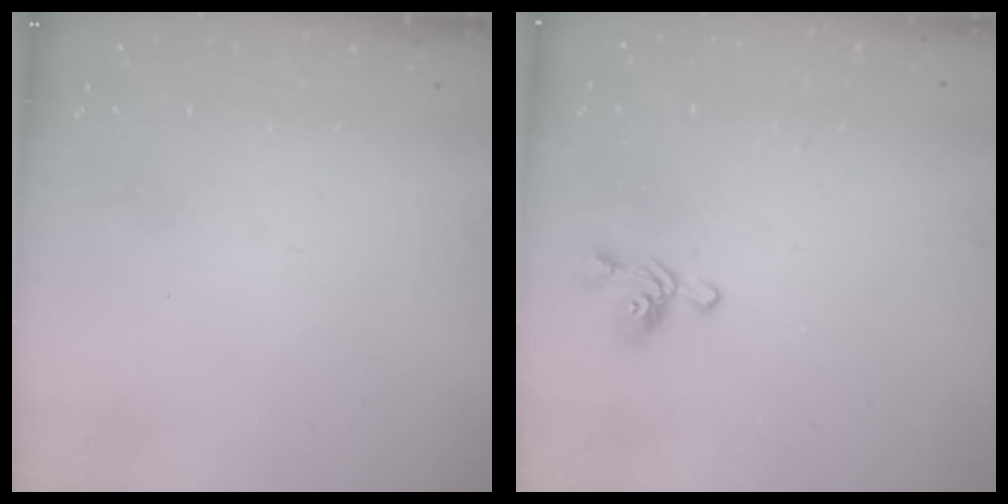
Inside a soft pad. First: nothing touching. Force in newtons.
{"total": 2.7, "press": 2.6, "slide": 0.6}